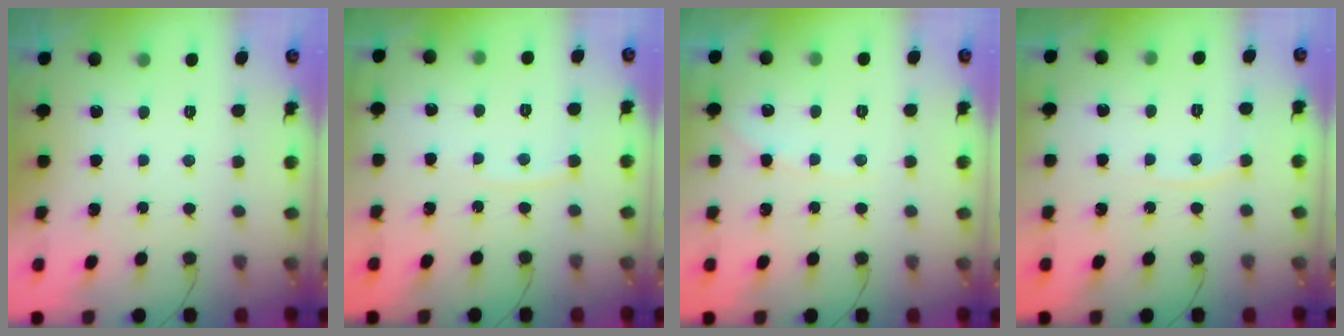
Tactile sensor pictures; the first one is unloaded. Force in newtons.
{"total": 4.1, "press": 4.0, "slide": 0.5}
{"total": 4.4, "press": 4.4, "slide": 0.6}
{"total": 3.2, "press": 3.2, "slide": 0.5}